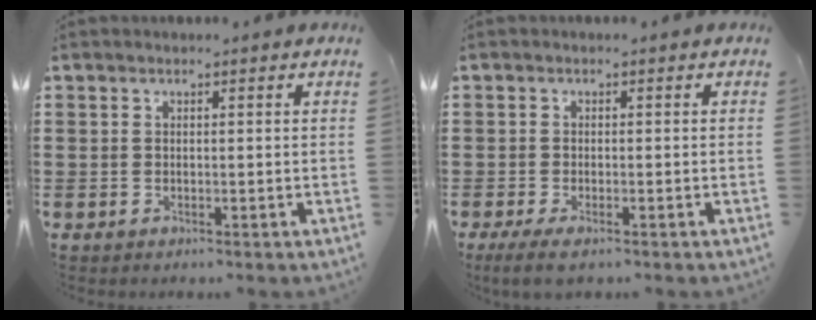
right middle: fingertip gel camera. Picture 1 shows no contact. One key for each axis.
{"total": 1.8, "fx": -1.1, "fy": 0.2, "fz": 1.3, "tx": -0.030, "ty": -0.005, "tz": -0.023}